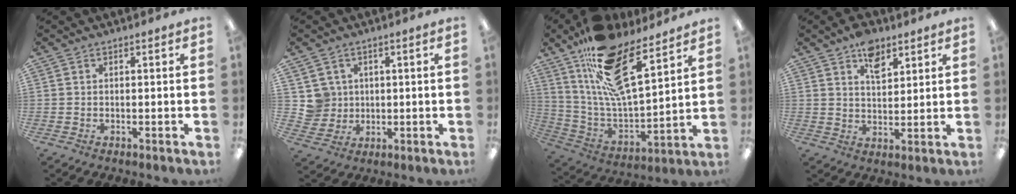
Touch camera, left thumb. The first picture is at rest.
{"total": 5.3, "force": [1.8, 5.0, 0.1], "torque": [-0.009, 0.002, 0.036]}
{"total": 21.3, "force": [13.2, 8.7, 14.3], "torque": [-0.246, -0.069, 0.236]}
{"total": 7.2, "force": [4.8, 3.9, 3.7], "torque": [-0.046, -0.022, 0.082]}